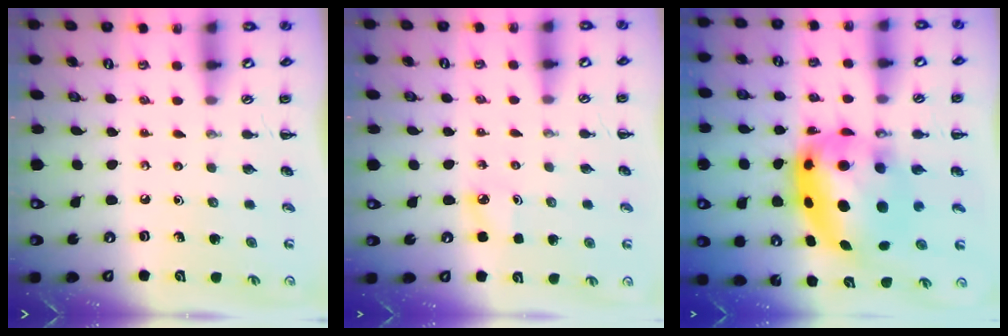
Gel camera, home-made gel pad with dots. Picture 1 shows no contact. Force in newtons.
{"total": 4.2, "press": 3.9, "slide": 1.5}
{"total": 13.0, "press": 12.7, "slide": 3.1}